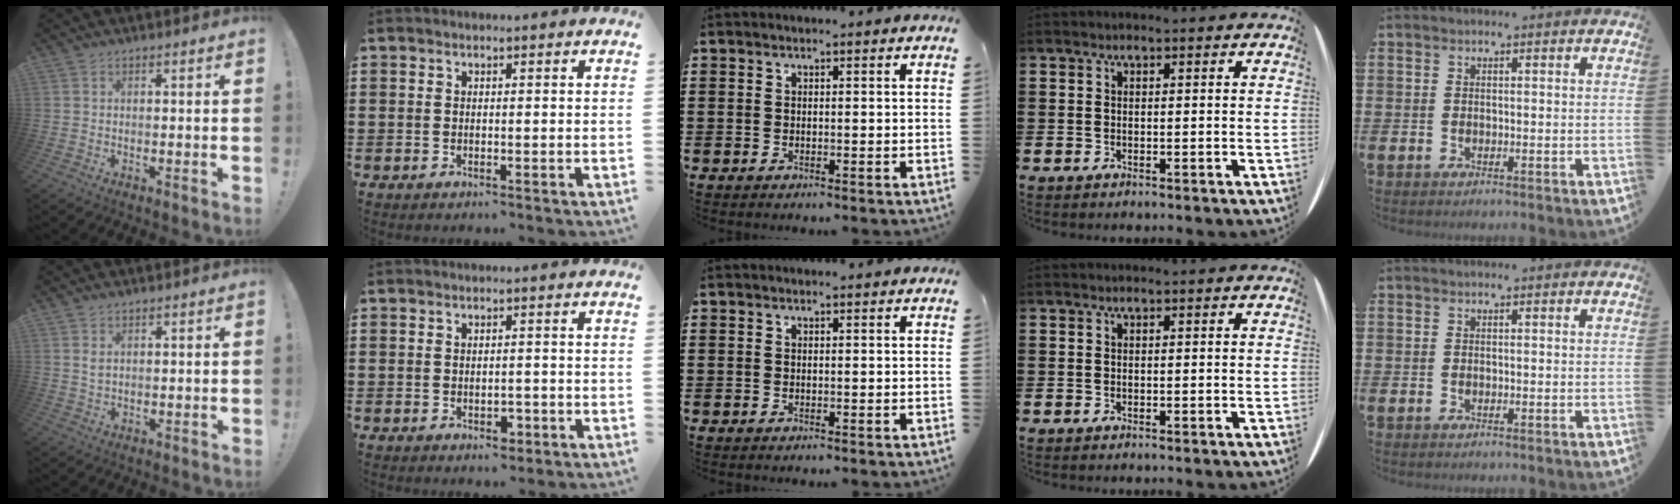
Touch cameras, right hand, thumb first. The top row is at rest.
{"thumb": {"total": 2.0, "force": [1.2, 1.1, 1.1], "torque": [-0.015, -0.004, 0.021]}, "index": {"total": 2.2, "force": [-0.7, 1.3, 1.6], "torque": [-0.031, 0.001, -0.013]}}